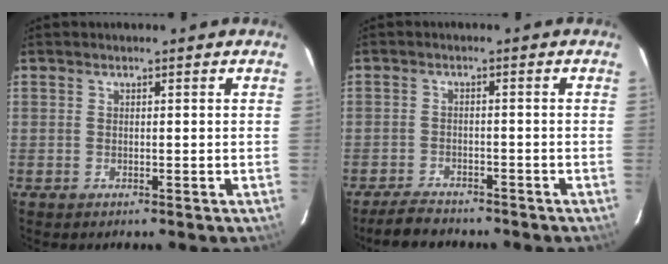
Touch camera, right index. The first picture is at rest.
{"total": 5.3, "force": [-4.7, 2.0, 1.4], "torque": [-0.049, 0.004, -0.076]}